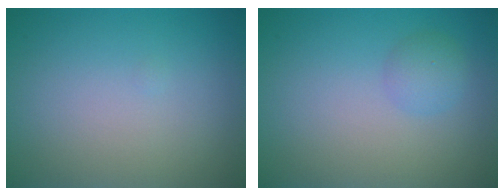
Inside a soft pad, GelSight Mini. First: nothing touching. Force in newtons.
{"total": 1.6, "press": 1.6, "slide": 0.1}